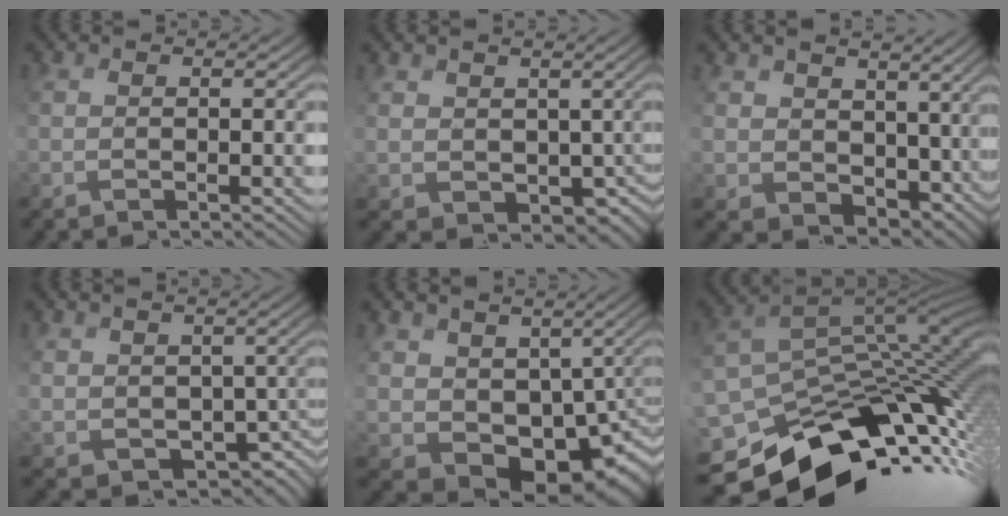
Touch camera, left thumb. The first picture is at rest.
{"total": 3.1, "force": [0.7, 3.0, 0.4], "torque": [-0.027, -0.027, 0.027]}
{"total": 5.4, "force": [2.5, 4.5, 1.8], "torque": [-0.066, -0.017, 0.059]}
{"total": 3.3, "force": [-0.2, 3.2, 0.6], "torque": [-0.027, -0.027, 0.011]}
{"total": 8.1, "force": [0.0, 6.8, 4.5], "torque": [-0.089, -0.043, 0.026]}
{"total": 12.7, "force": [-7.1, 8.2, 6.6], "torque": [-0.125, -0.013, -0.106]}